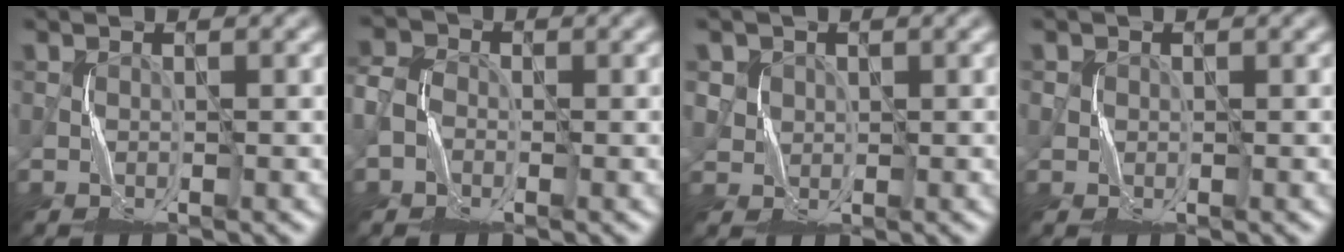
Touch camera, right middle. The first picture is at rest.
{"total": 2.7, "force": [-1.1, 2.1, 1.2], "torque": [-0.029, 0.003, -0.023]}
{"total": 2.2, "force": [1.0, 1.9, 0.2], "torque": [-0.028, -0.012, 0.029]}
{"total": 0.6, "force": [0.1, 0.6, -0.2], "torque": [0.000, -0.004, 0.002]}